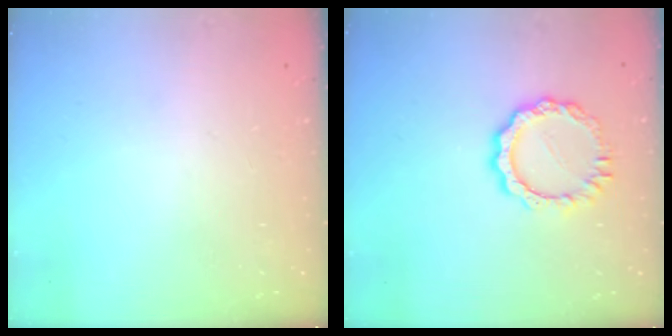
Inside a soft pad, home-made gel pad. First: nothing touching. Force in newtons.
{"total": 8.8, "press": 8.8, "slide": 0.7}